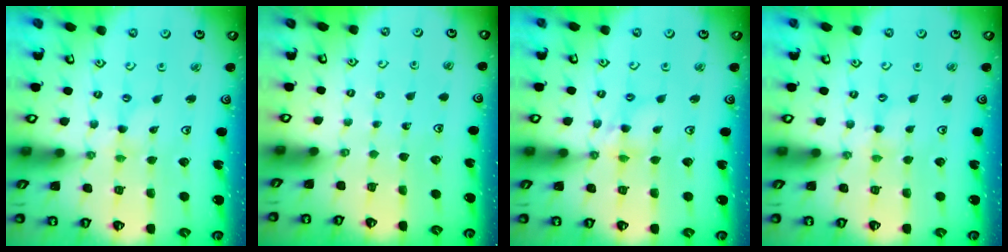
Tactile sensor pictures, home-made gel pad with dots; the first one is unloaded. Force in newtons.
{"total": 0.0}
{"total": 5.0, "press": 5.0, "slide": 0.4}
{"total": 2.0, "press": 2.0, "slide": 0.4}